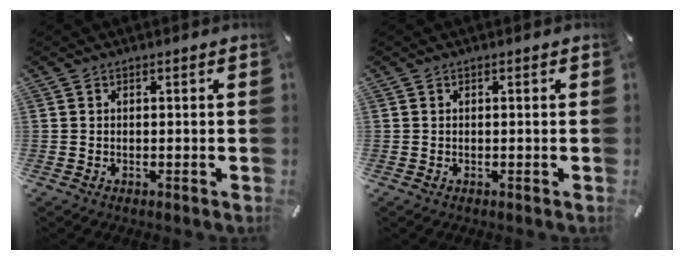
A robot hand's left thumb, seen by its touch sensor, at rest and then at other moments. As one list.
[{"total": 0.0}]